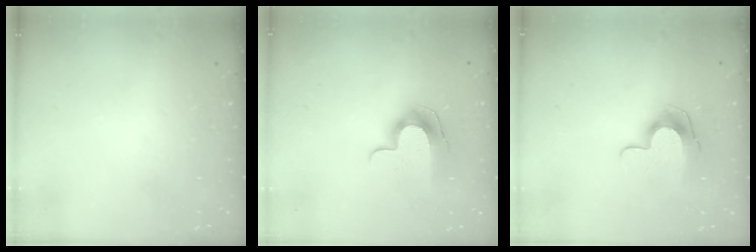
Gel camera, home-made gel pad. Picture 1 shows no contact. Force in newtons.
{"total": 11.8, "press": 11.8, "slide": 0.7}
{"total": 9.9, "press": 9.9, "slide": 0.4}